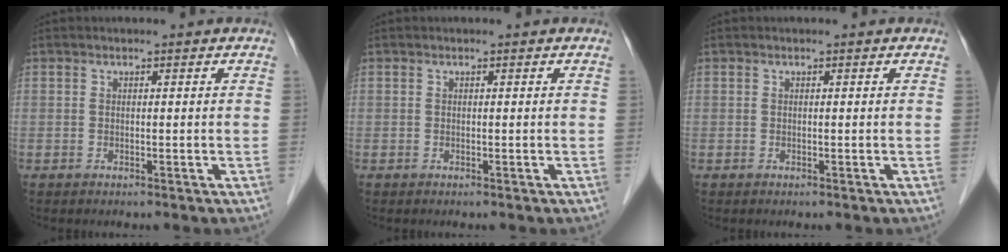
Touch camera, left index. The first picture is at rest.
{"total": 0.0}
{"total": 0.0}